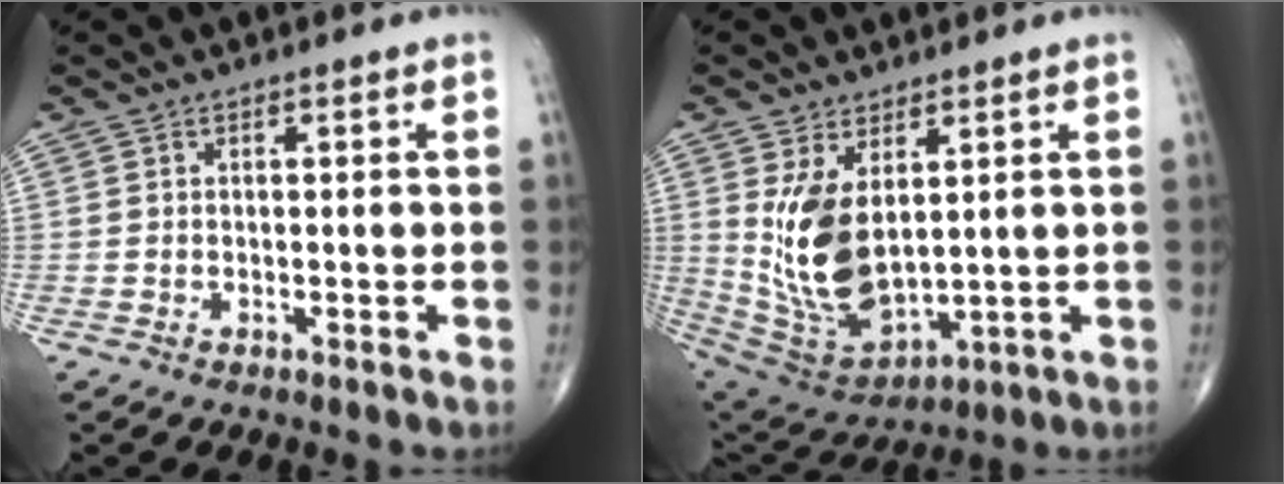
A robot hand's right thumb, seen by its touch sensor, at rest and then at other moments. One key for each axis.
{"total": 13.9, "fx": 3.0, "fy": 7.5, "fz": 11.3, "tx": -0.204, "ty": -0.022, "tz": 0.082}